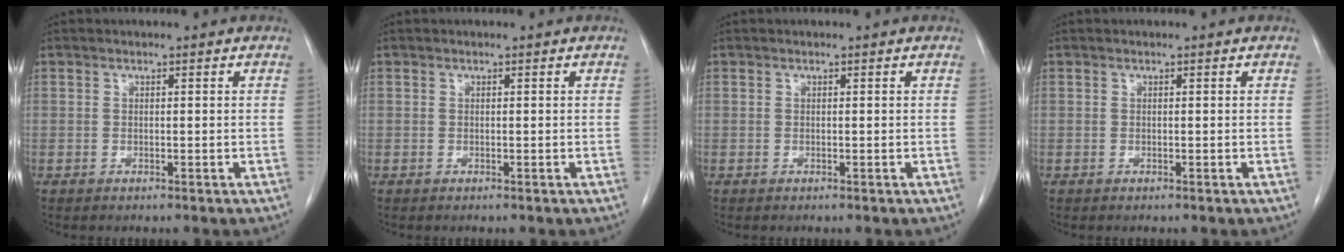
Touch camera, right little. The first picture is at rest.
{"total": 0.0}
{"total": 0.0}
{"total": 0.0}